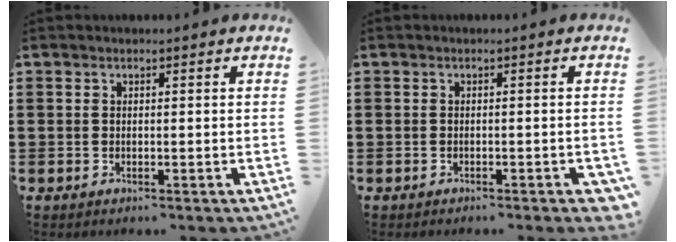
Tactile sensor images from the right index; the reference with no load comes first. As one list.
[{"total": 1.0, "force": [-0.7, 0.2, 0.7], "torque": [-0.015, -0.002, -0.012]}]